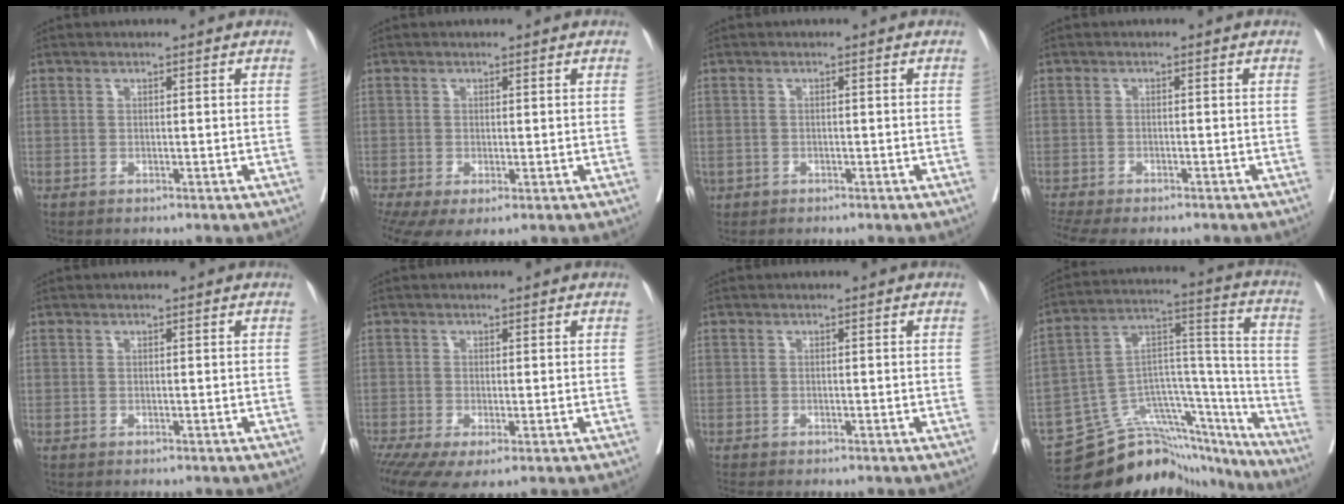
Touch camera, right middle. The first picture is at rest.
{"total": 6.0, "force": [-2.8, 2.3, 4.7], "torque": [-0.093, -0.017, -0.047]}
{"total": 0.9, "force": [-0.5, 0.7, 0.1], "torque": [-0.006, 0.003, -0.003]}
{"total": 8.7, "force": [-7.4, 2.4, 4.0], "torque": [-0.075, 0.002, -0.109]}
{"total": 0.0}
{"total": 7.6, "force": [-4.1, 2.3, 6.0], "torque": [-0.118, -0.019, -0.073]}
{"total": 1.0, "force": [-0.9, -0.4, 0.1], "torque": [-0.003, -0.003, -0.020]}
{"total": 18.2, "force": [-15.8, 6.1, 6.8], "torque": [-0.083, 0.048, -0.241]}